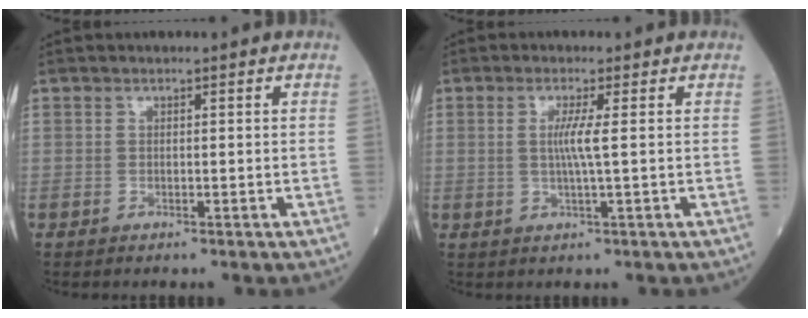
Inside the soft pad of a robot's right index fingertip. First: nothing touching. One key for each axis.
{"total": 3.2, "fx": 0.4, "fy": -0.7, "fz": 3.1, "tx": -0.066, "ty": -0.005, "tz": 0.007}